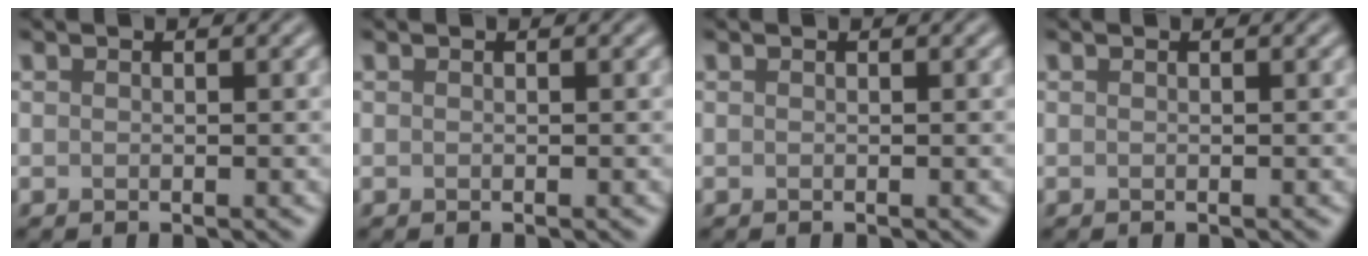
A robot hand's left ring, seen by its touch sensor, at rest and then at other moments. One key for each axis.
{"total": 0.0}
{"total": 0.0}
{"total": 0.0}